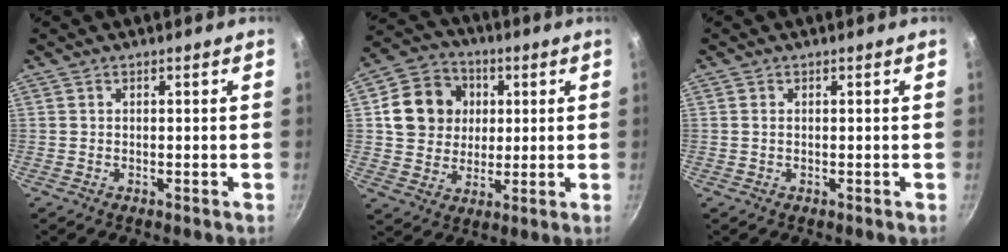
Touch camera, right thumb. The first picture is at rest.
{"total": 12.8, "force": [2.6, 11.2, 5.5], "torque": [-0.071, 0.014, 0.040]}
{"total": 0.6, "force": [0.0, 0.4, 0.4], "torque": [-0.007, 0.001, 0.000]}